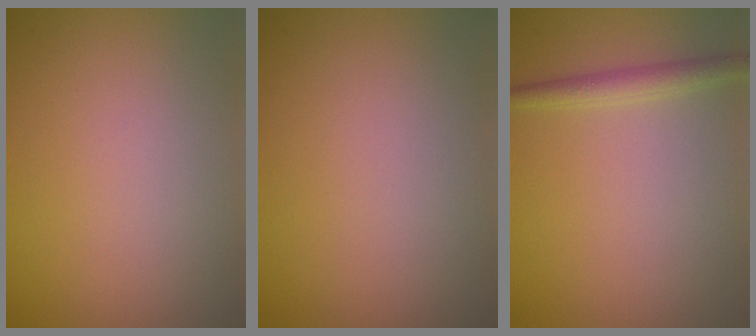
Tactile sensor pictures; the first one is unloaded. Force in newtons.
{"total": 0.0}
{"total": 1.9, "press": 1.9, "slide": 0.0}